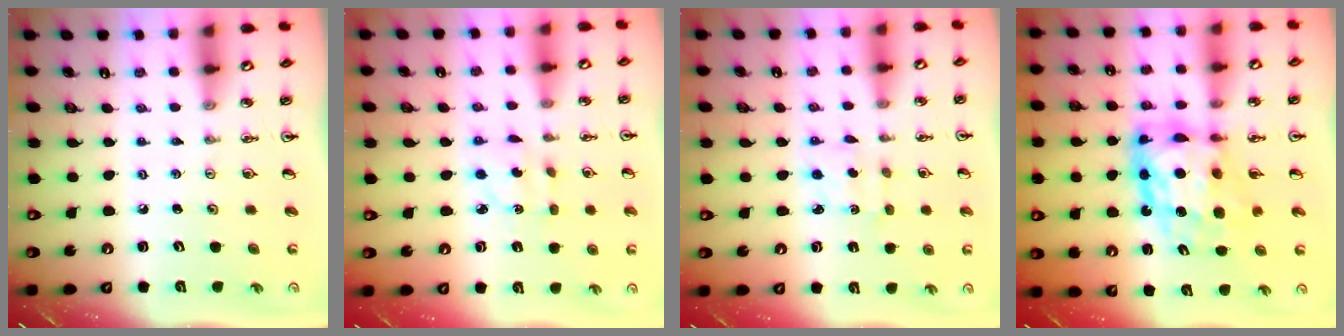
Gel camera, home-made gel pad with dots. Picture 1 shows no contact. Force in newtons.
{"total": 3.4, "press": 3.4, "slide": 0.8}
{"total": 2.2, "press": 2.1, "slide": 0.6}
{"total": 13.6, "press": 13.5, "slide": 1.0}